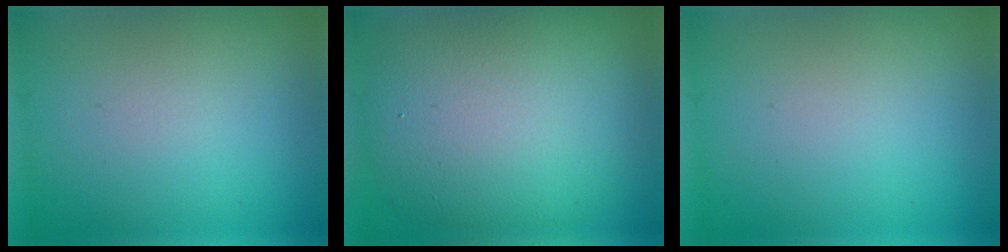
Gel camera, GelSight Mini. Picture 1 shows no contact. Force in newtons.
{"total": 11.6, "press": 11.5, "slide": 1.0}
{"total": 0.0}